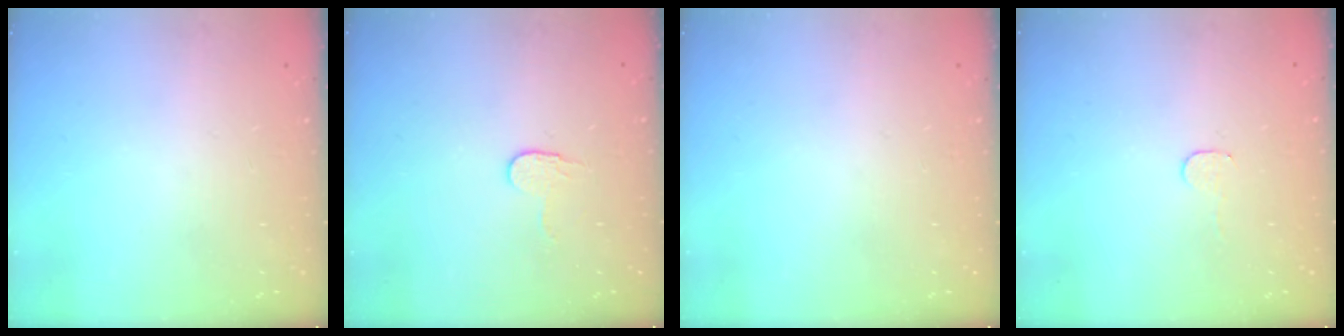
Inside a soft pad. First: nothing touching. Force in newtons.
{"total": 3.8, "press": 3.8, "slide": 0.3}
{"total": 0.0}
{"total": 2.8, "press": 2.8, "slide": 0.2}